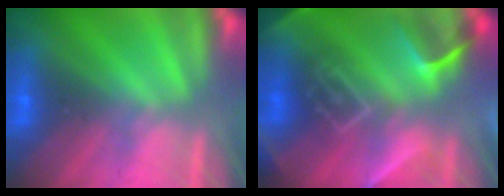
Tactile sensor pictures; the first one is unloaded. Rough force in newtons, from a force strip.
{"total": 12.7}